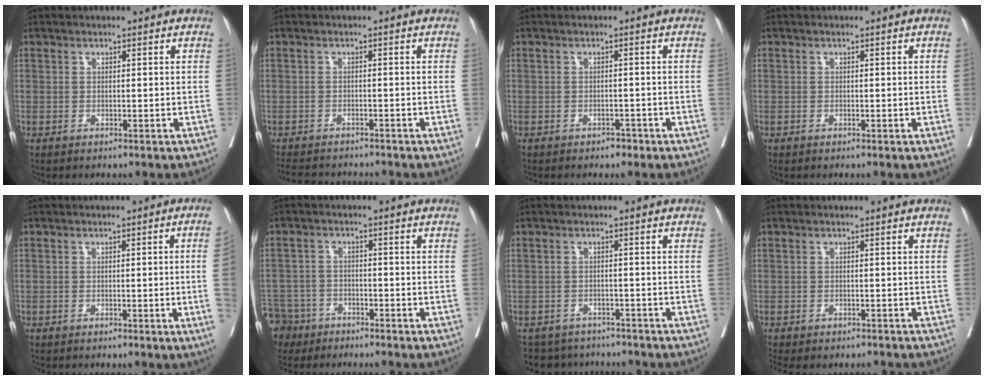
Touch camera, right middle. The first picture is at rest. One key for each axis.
{"total": 7.6, "fx": -7.0, "fy": 1.8, "fz": 2.1, "tx": -0.033, "ty": -0.008, "tz": -0.099}
{"total": 1.3, "fx": -1.0, "fy": 0.6, "fz": 0.6, "tx": -0.010, "ty": 0.000, "tz": -0.011}
{"total": 0.0}
{"total": 5.0, "fx": -1.0, "fy": -1.1, "fz": 4.8, "tx": -0.057, "ty": -0.003, "tz": -0.012}
{"total": 8.9, "fx": -6.6, "fy": 5.8, "fz": 1.3, "tx": -0.053, "ty": -0.006, "tz": -0.120}
{"total": 6.5, "fx": -5.9, "fy": 2.7, "fz": 0.7, "tx": -0.010, "ty": 0.000, "tz": -0.076}
{"total": 6.8, "fx": -5.7, "fy": 2.8, "fz": 2.3, "tx": -0.041, "ty": -0.005, "tz": -0.072}